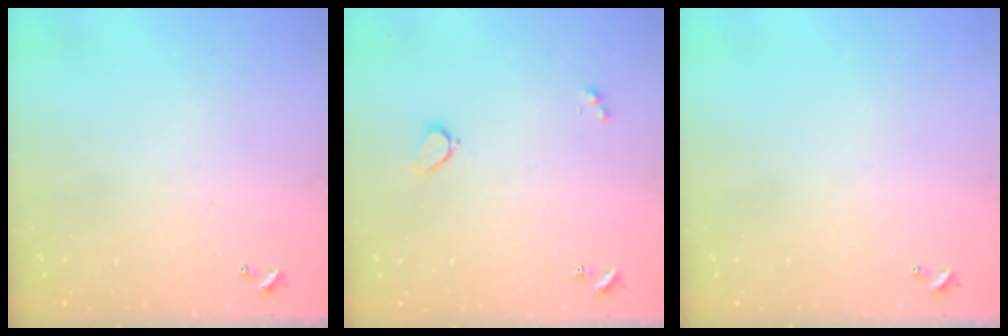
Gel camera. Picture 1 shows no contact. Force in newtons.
{"total": 2.0, "press": 1.9, "slide": 0.6}
{"total": 0.0}